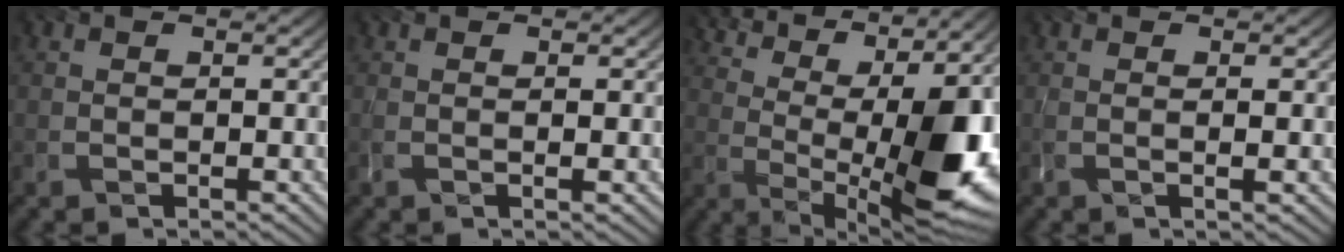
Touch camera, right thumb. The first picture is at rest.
{"total": 0.8, "force": [0.4, -0.2, 0.7], "torque": [-0.009, 0.000, -0.001]}
{"total": 14.3, "force": [3.7, 5.7, 12.6], "torque": [-0.196, 0.021, 0.066]}
{"total": 1.4, "force": [0.3, -0.1, 1.3], "torque": [-0.017, 0.001, -0.005]}